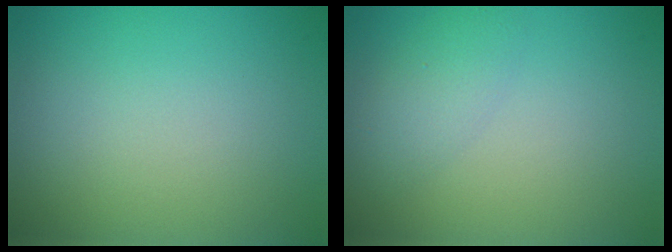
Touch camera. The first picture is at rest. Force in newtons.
{"total": 2.0, "press": 2.0, "slide": 0.2}